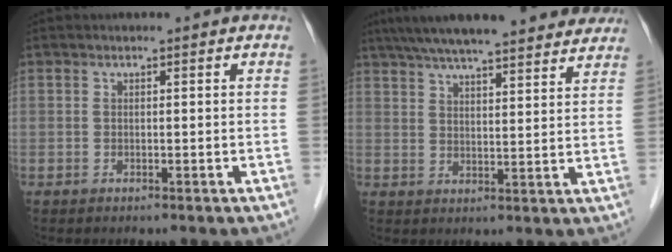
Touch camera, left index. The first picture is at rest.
{"total": 22.4, "force": [19.4, 3.7, 10.7], "torque": [-0.169, 0.038, 0.257]}